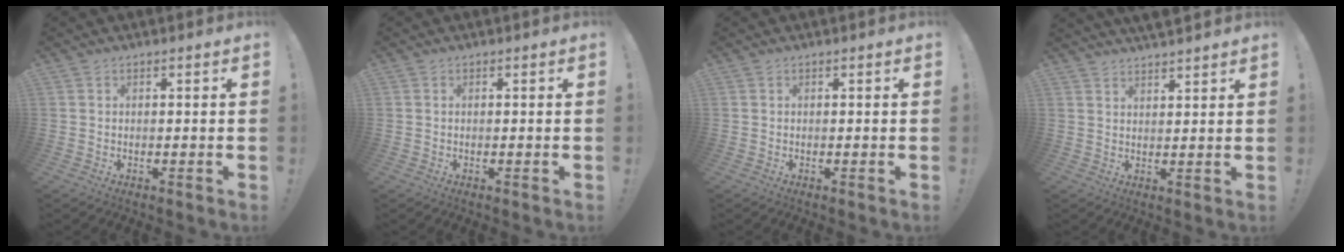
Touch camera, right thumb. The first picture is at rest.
{"total": 0.0}
{"total": 0.0}
{"total": 3.7, "force": [3.6, 0.7, 0.9], "torque": [-0.010, -0.024, 0.065]}